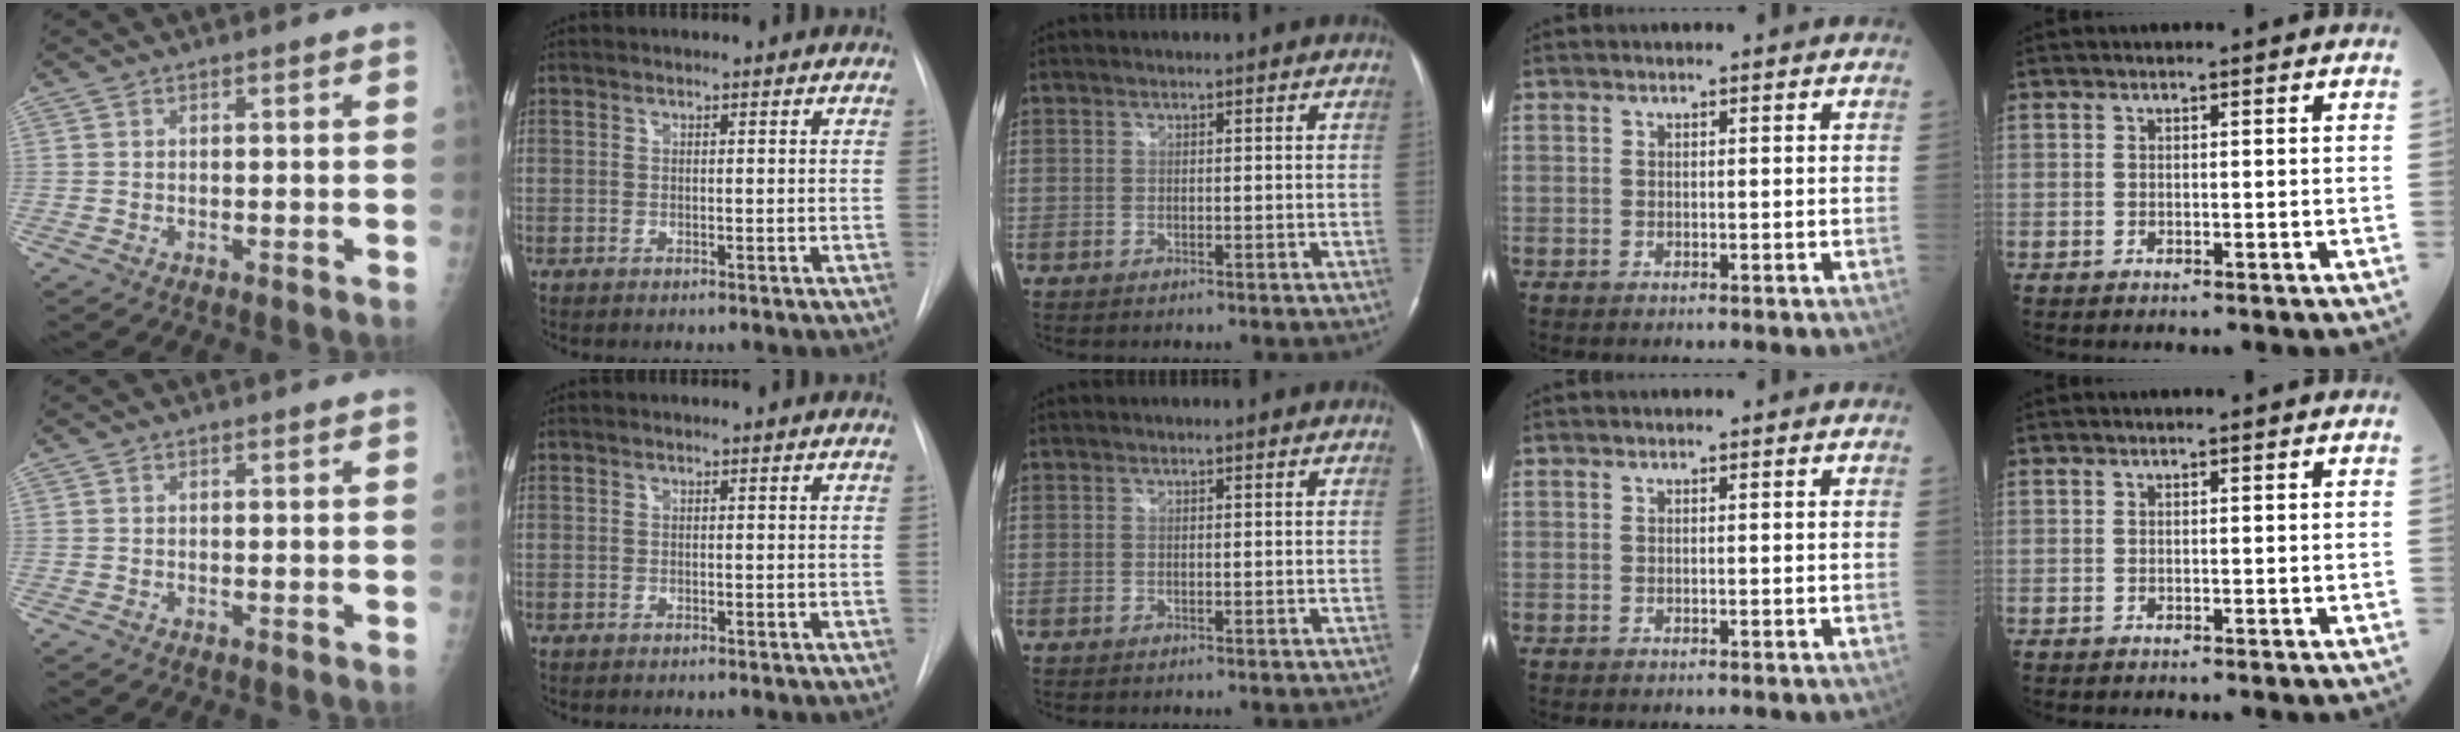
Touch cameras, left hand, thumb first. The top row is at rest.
{}